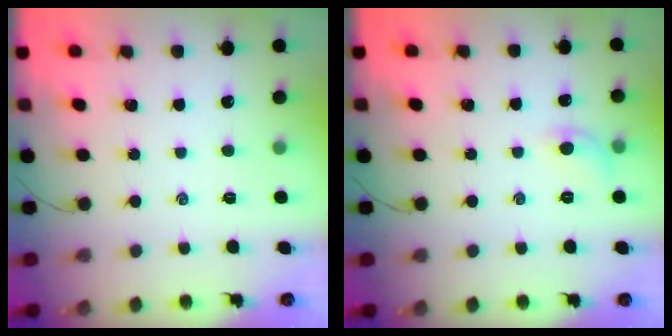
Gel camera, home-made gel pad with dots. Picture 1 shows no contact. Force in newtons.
{"total": 6.3, "press": 6.2, "slide": 1.3}